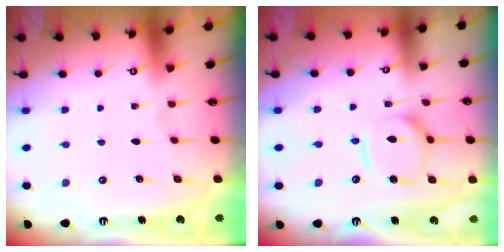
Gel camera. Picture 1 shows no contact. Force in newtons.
{"total": 12.4, "press": 12.3, "slide": 1.3}